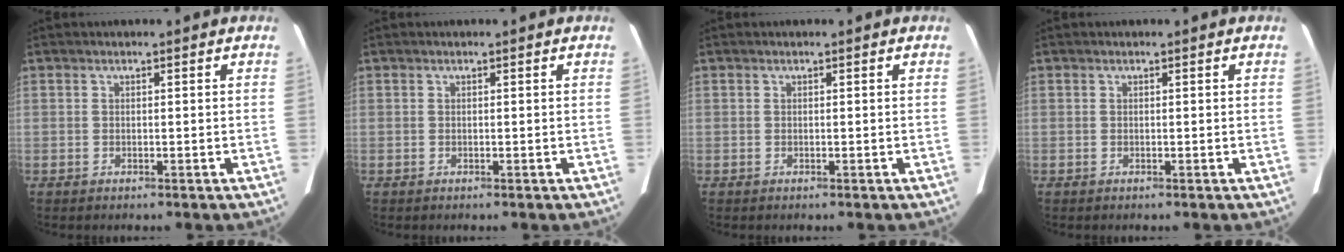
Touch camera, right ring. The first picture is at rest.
{"total": 0.0}
{"total": 0.0}
{"total": 0.0}